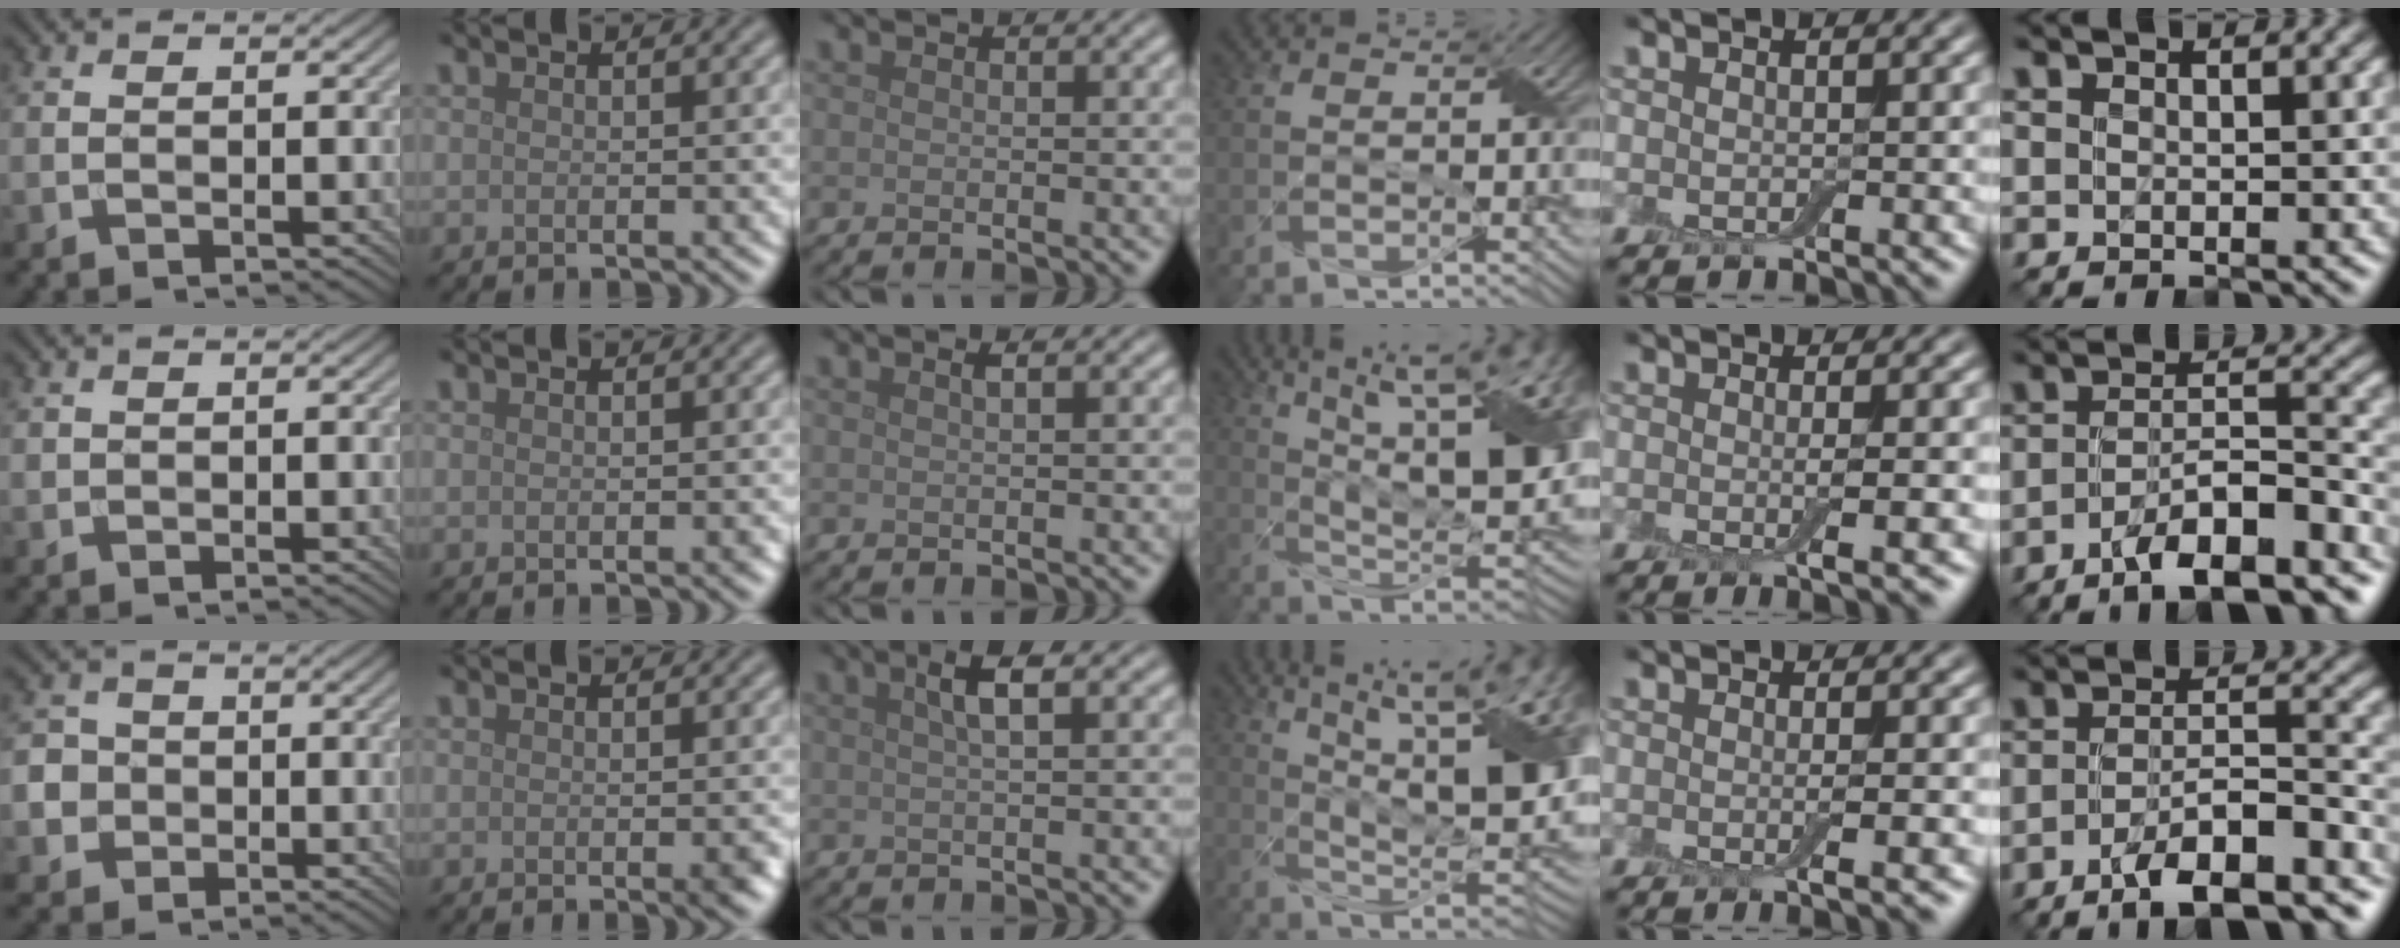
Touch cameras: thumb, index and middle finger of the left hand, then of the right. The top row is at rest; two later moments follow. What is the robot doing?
{"motion": "wrap", "object": "adhesive wrap"}